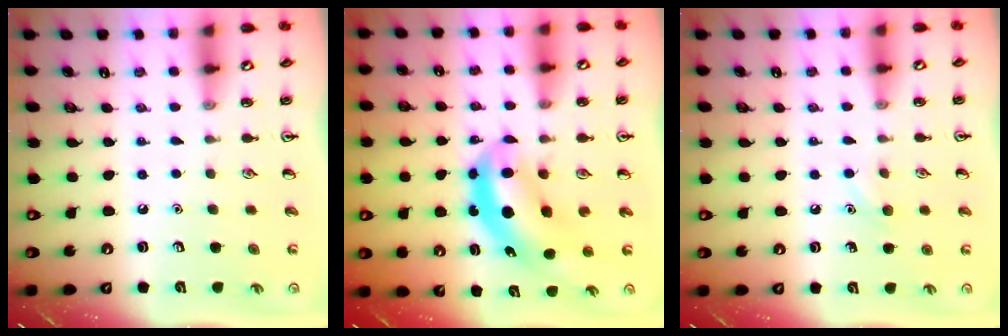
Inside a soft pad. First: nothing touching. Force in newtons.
{"total": 6.9, "press": 6.6, "slide": 1.9}
{"total": 5.9, "press": 5.6, "slide": 1.7}